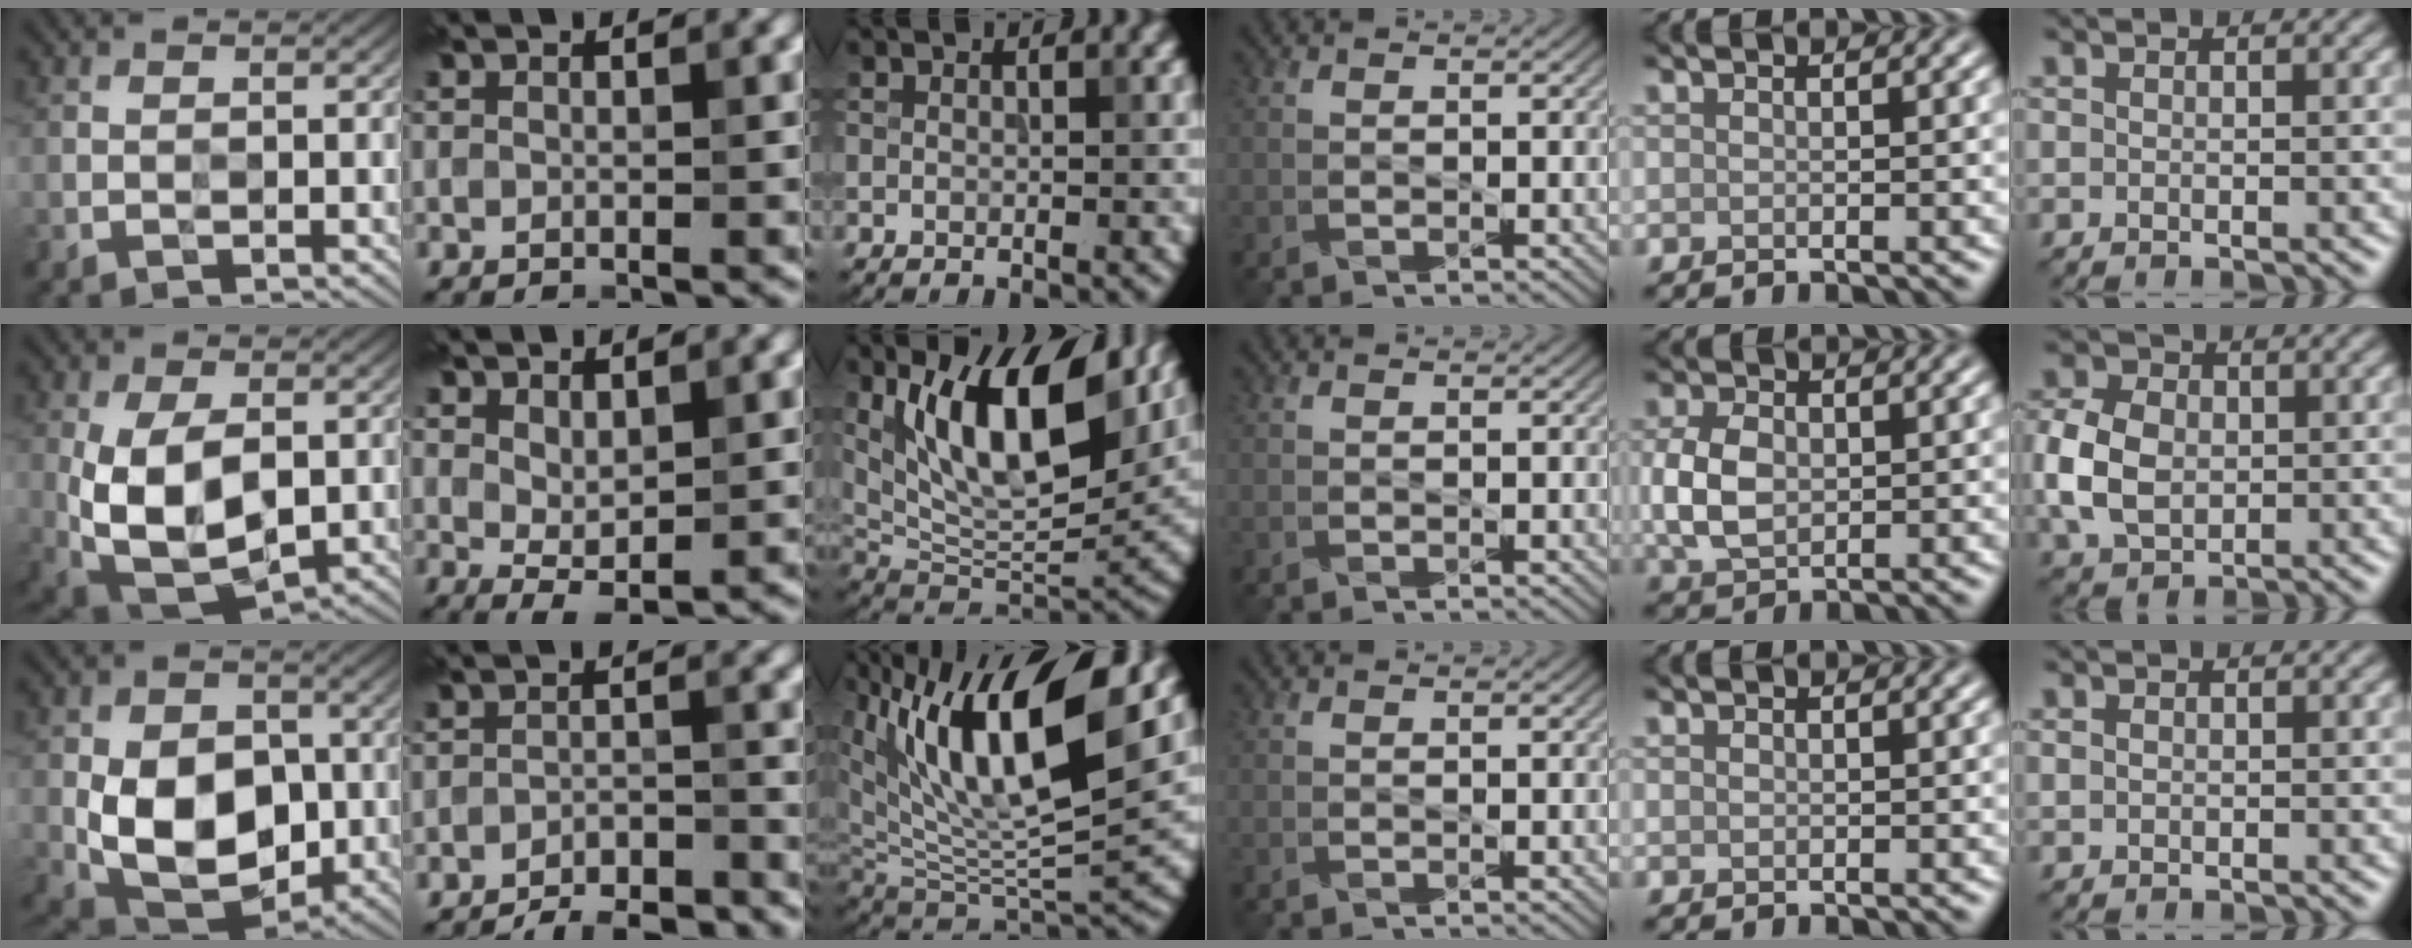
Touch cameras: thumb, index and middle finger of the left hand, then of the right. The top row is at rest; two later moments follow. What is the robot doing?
{"motion": "wipe", "object": "mirror"}